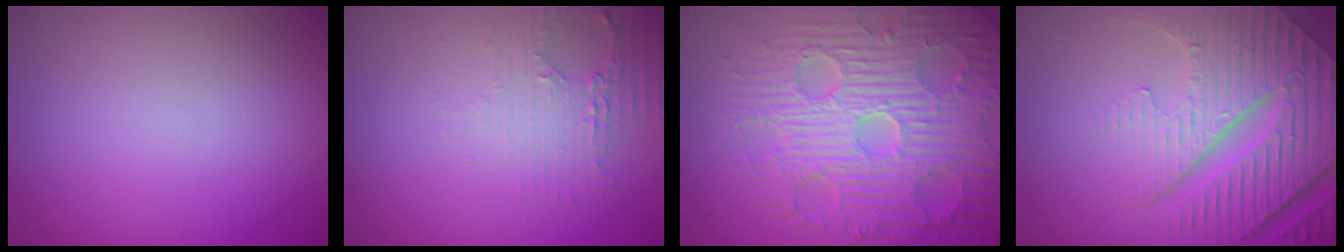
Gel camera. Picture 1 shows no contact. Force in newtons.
{"total": 2.4, "press": 2.3, "slide": 0.9}
{"total": 9.1, "press": 6.7, "slide": 6.2}
{"total": 9.1, "press": 6.2, "slide": 6.6}